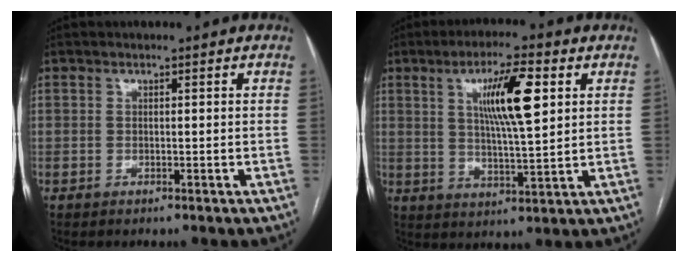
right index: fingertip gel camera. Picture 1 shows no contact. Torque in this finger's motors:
{"motor_torque": [1.14, 0.70, 0.34, 0.16]}